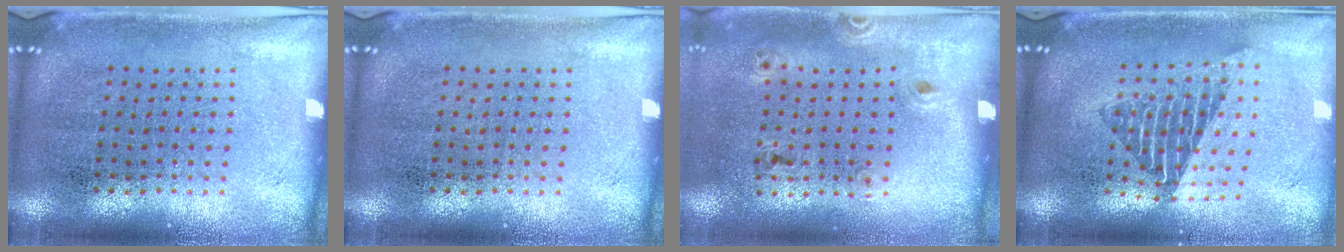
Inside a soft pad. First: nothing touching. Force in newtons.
{"total": 0.0}
{"total": 1.3, "press": 0.8, "slide": 0.9}
{"total": 1.7, "press": 1.4, "slide": 1.0}